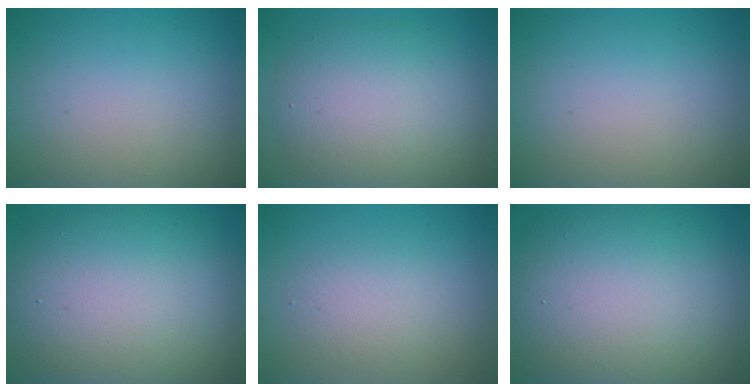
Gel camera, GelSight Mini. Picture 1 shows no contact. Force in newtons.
{"total": 6.7, "press": 6.7, "slide": 0.6}
{"total": 0.0}
{"total": 13.4, "press": 13.4, "slide": 1.0}
{"total": 2.4, "press": 2.4, "slide": 0.1}
{"total": 13.8, "press": 13.8, "slide": 0.6}